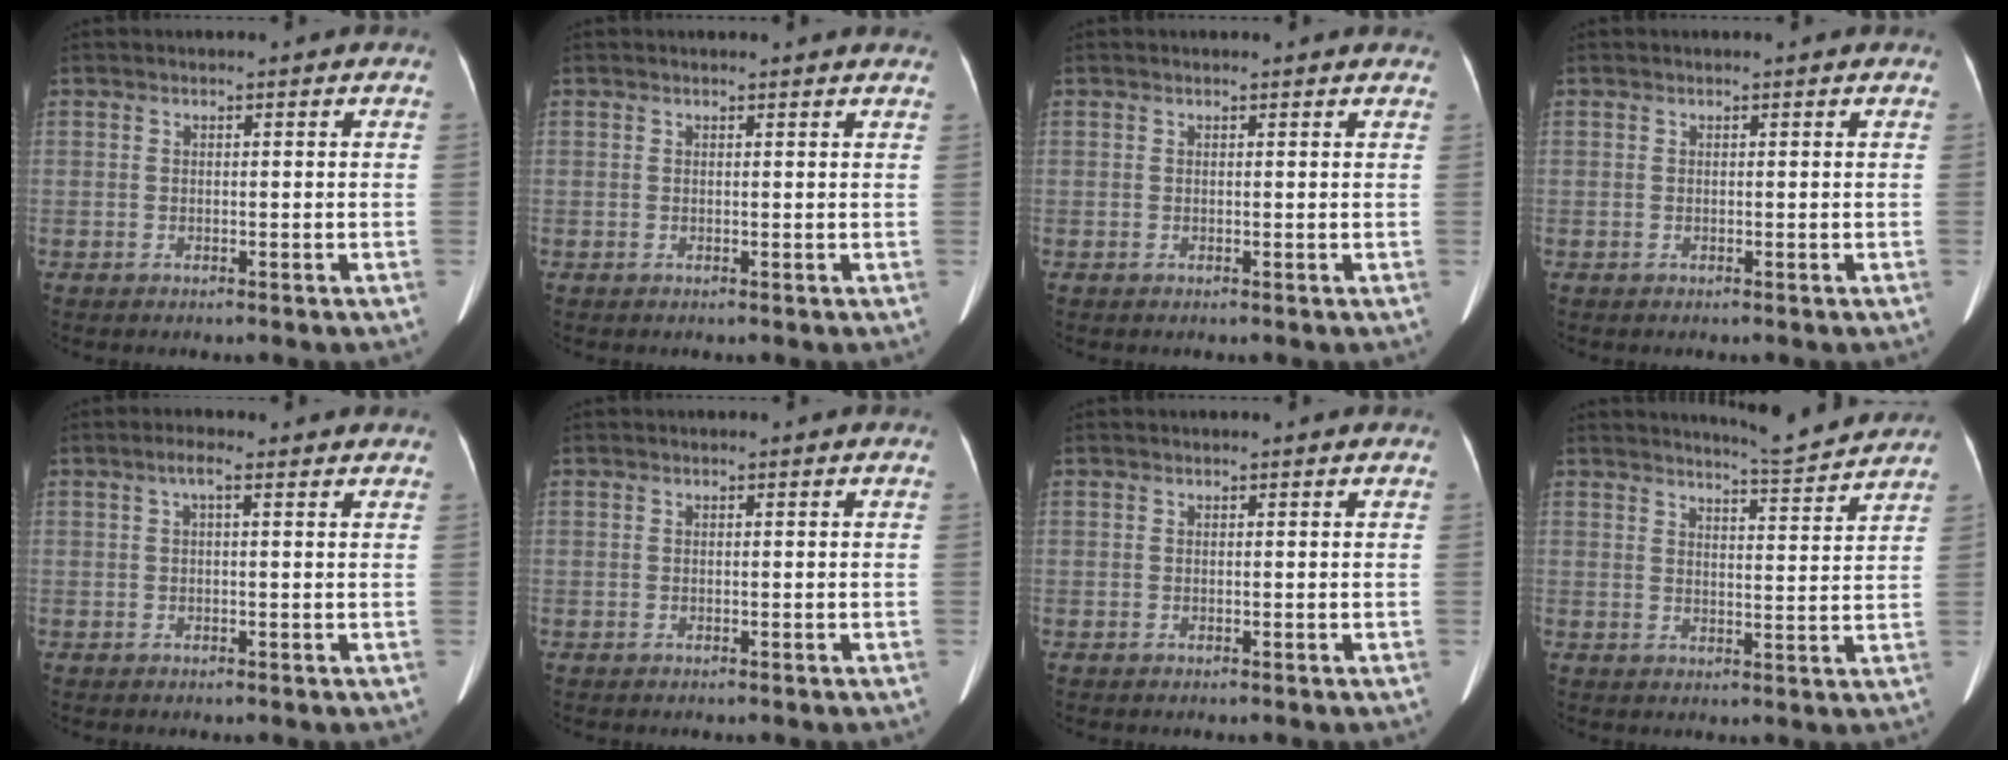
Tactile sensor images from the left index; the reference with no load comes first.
{"total": 3.6, "force": [3.5, 0.3, 0.7], "torque": [-0.014, 0.006, 0.024]}
{"total": 2.6, "force": [2.5, 0.6, 0.5], "torque": [-0.015, 0.009, 0.014]}
{"total": 0.0}
{"total": 2.8, "force": [1.7, 0.5, 2.1], "torque": [-0.038, 0.025, 0.024]}
{"total": 0.0}
{"total": 0.0}
{"total": 7.2, "force": [7.0, -1.1, 1.1], "torque": [-0.035, -0.014, 0.095]}